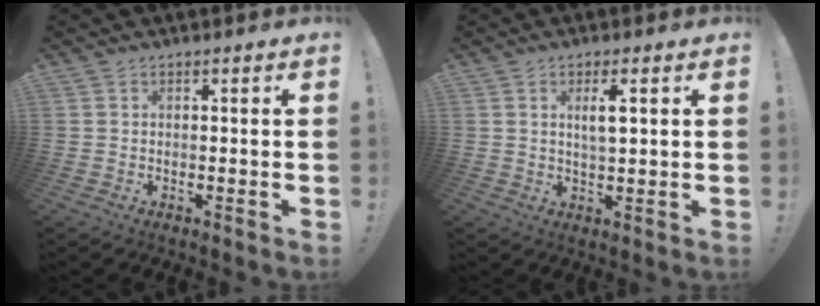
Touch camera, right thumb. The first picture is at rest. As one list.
[{"total": 4.8, "force": [1.6, 1.4, 4.3], "torque": [-0.069, -0.007, 0.022]}]